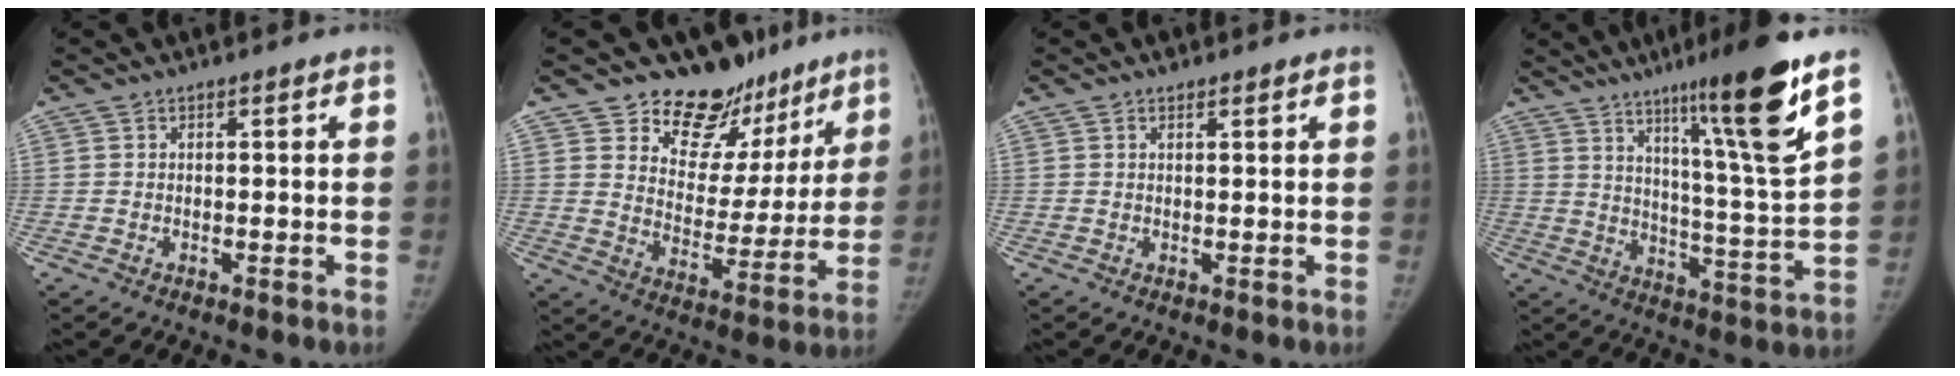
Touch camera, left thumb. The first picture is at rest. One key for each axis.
{"total": 16.5, "fx": 12.5, "fy": 9.9, "fz": 4.5, "tx": -0.003, "ty": -0.084, "tz": 0.176}
{"total": 1.5, "fx": 1.1, "fy": 0.6, "fz": 0.7, "tx": -0.007, "ty": -0.005, "tz": 0.016}
{"total": 18.9, "fx": 11.2, "fy": 0.6, "fz": 15.2, "tx": -0.214, "ty": -0.062, "tz": 0.174}